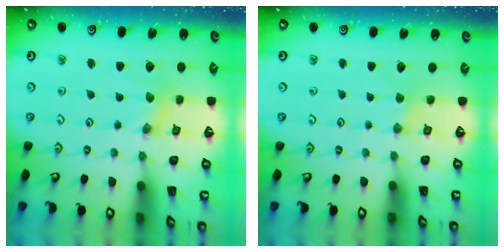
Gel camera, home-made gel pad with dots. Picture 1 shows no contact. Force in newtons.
{"total": 1.2, "press": 1.2, "slide": 0.3}